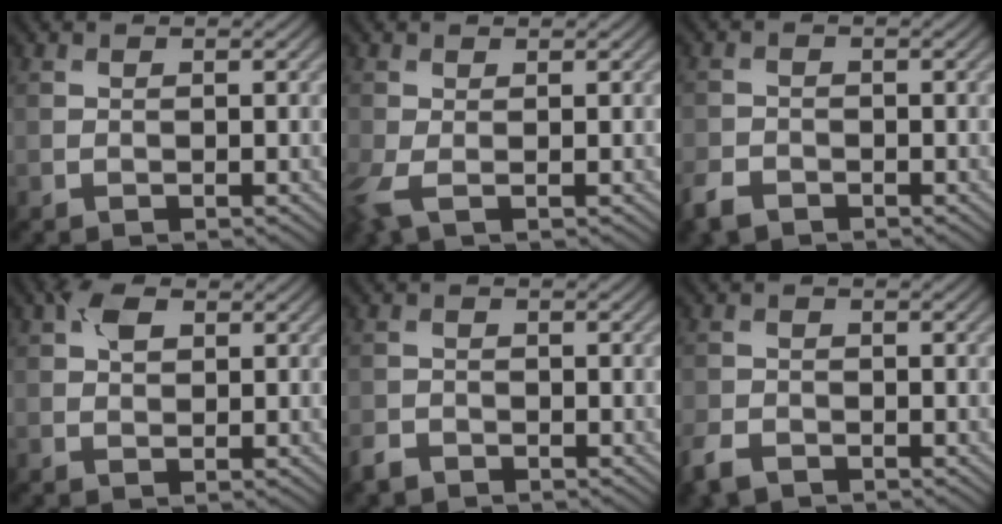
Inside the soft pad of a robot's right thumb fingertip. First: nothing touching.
{"total": 2.8, "force": [-0.8, 1.0, 2.4], "torque": [-0.077, -0.010, -0.020]}
{"total": 2.7, "force": [-2.2, 1.3, 1.0], "torque": [-0.028, -0.007, -0.053]}
{"total": 2.8, "force": [1.2, 1.7, 1.9], "torque": [-0.038, 0.007, 0.018]}
{"total": 1.7, "force": [-1.4, 0.8, 0.4], "torque": [-0.010, -0.002, -0.034]}
{"total": 3.1, "force": [-2.3, 1.5, 1.4], "torque": [-0.037, -0.010, -0.055]}